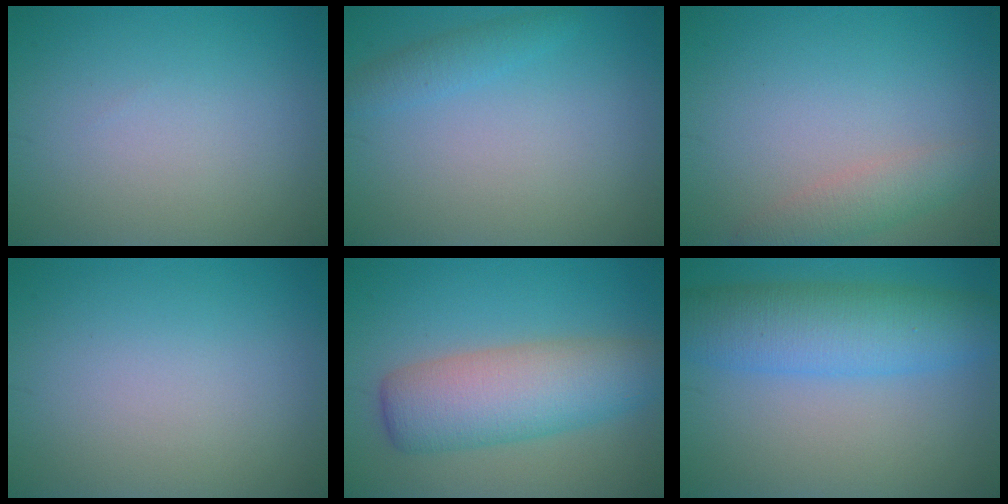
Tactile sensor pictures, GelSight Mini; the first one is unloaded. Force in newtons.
{"total": 1.6, "press": 1.6, "slide": 0.1}
{"total": 2.4, "press": 2.4, "slide": 0.2}
{"total": 0.0}
{"total": 7.1, "press": 7.1, "slide": 0.3}
{"total": 7.2, "press": 7.2, "slide": 0.2}